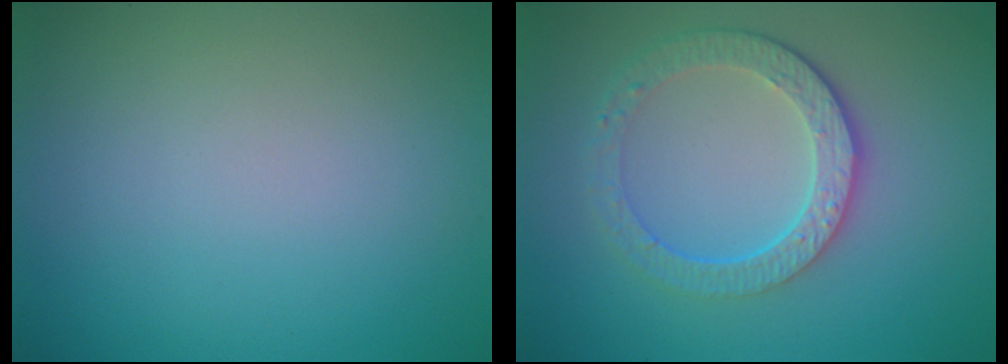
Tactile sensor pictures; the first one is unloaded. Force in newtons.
{"total": 4.5, "press": 3.4, "slide": 3.0}